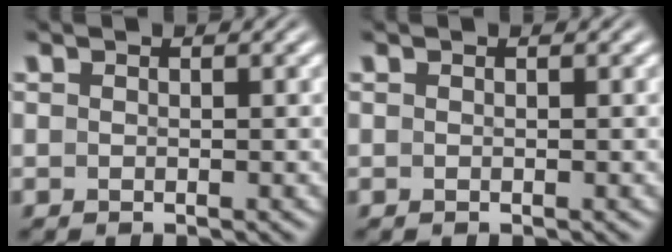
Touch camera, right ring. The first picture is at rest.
{"total": 0.0}